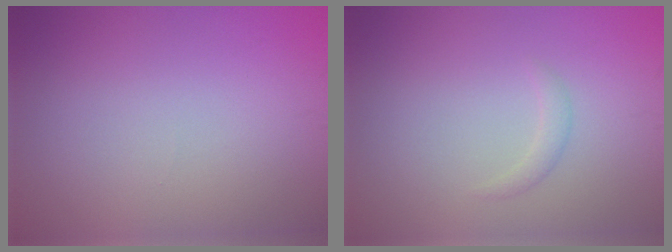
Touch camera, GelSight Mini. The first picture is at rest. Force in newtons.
{"total": 0.9, "press": 0.9, "slide": 0.1}